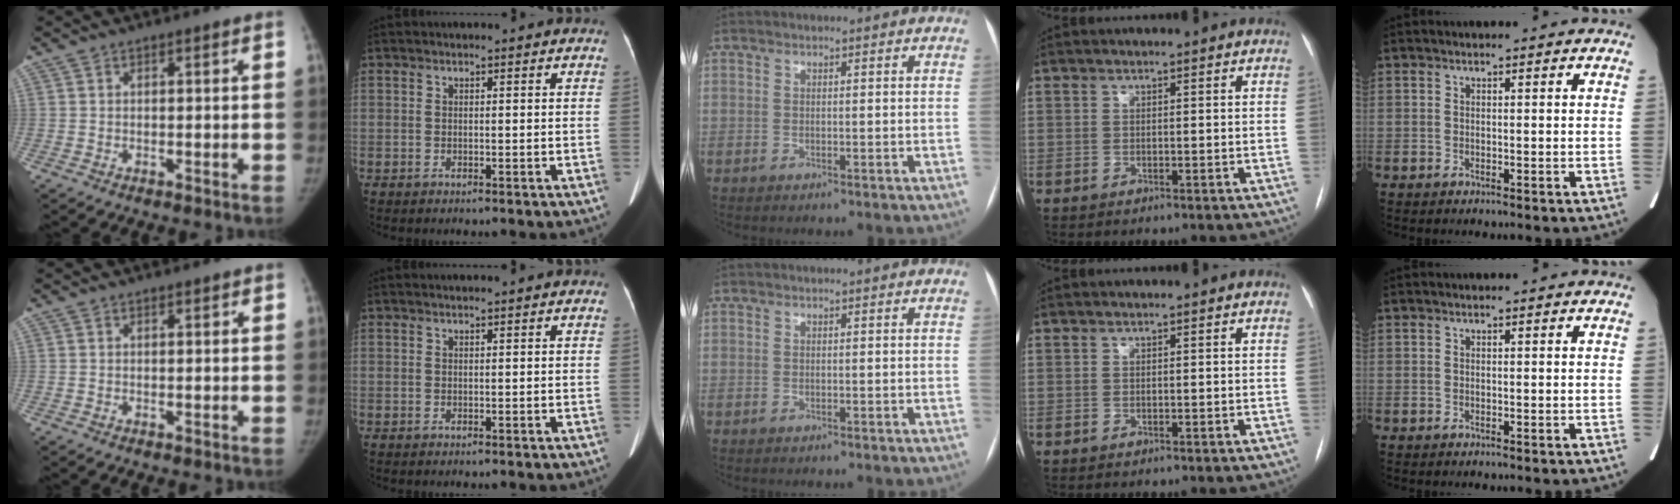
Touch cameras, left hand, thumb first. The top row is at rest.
{"thumb": {"total": 0.7, "force": [0.5, 0.2, 0.3], "torque": [-0.005, -0.003, 0.008]}, "index": {"total": 1.2, "force": [1.0, -0.2, 0.5], "torque": [-0.007, 0.014, 0.022]}}